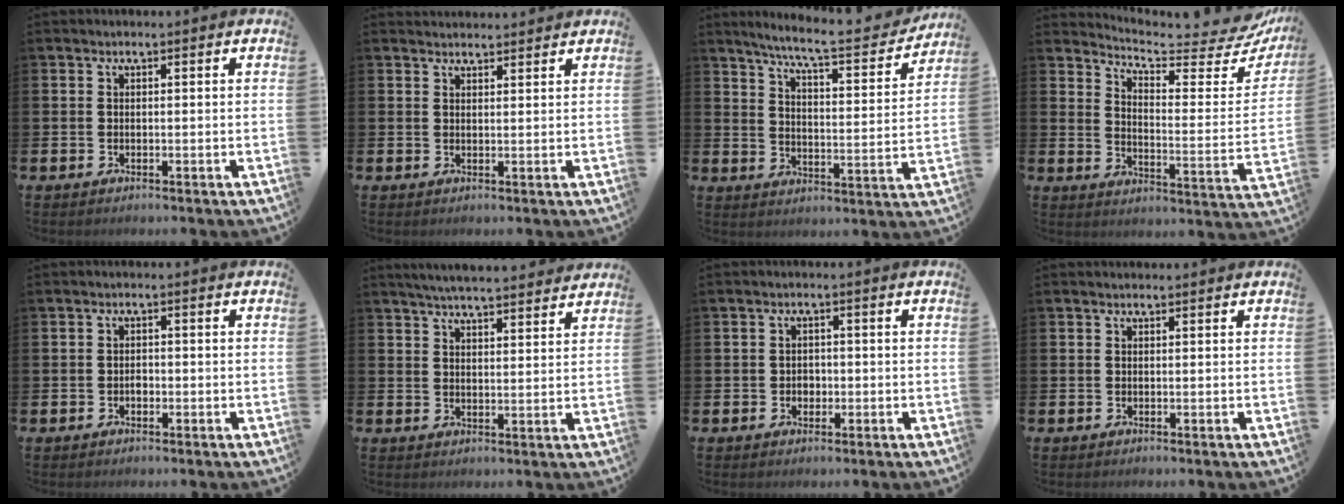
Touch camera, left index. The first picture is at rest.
{"total": 2.0, "force": [1.9, 0.4, -0.2], "torque": [0.007, -0.010, 0.034]}
{"total": 7.7, "force": [6.9, 0.6, 3.3], "torque": [-0.077, -0.050, 0.114]}
{"total": 5.5, "force": [5.1, 0.9, 1.8], "torque": [-0.050, -0.052, 0.078]}
{"total": 1.0, "force": [-0.4, 0.8, 0.5], "torque": [-0.007, 0.001, -0.008]}
{"total": 4.9, "force": [4.8, 0.1, 0.9], "torque": [-0.029, -0.024, 0.086]}
{"total": 1.7, "force": [-0.3, 1.5, 0.8], "torque": [-0.004, 0.003, -0.010]}
{"total": 0.0}